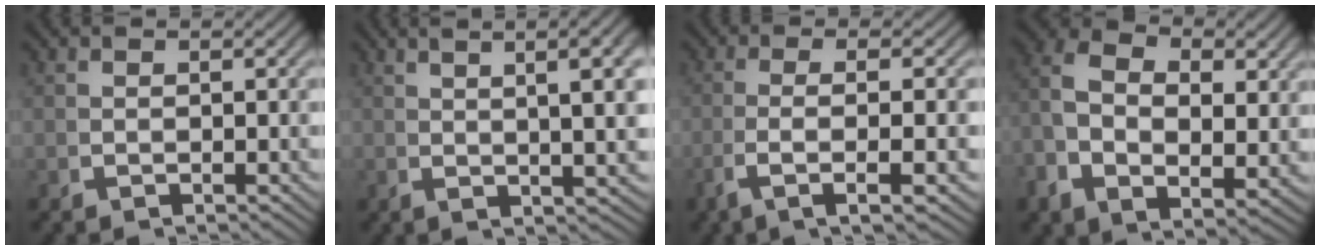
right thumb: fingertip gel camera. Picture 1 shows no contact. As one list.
[{"total": 6.5, "force": [2.5, 1.3, 5.9], "torque": [-0.062, 0.014, 0.042]}, {"total": 5.1, "force": [-0.8, 1.0, 4.9], "torque": [-0.105, -0.002, -0.009]}, {"total": 7.0, "force": [1.3, 4.6, 5.2], "torque": [-0.113, -0.016, 0.025]}]